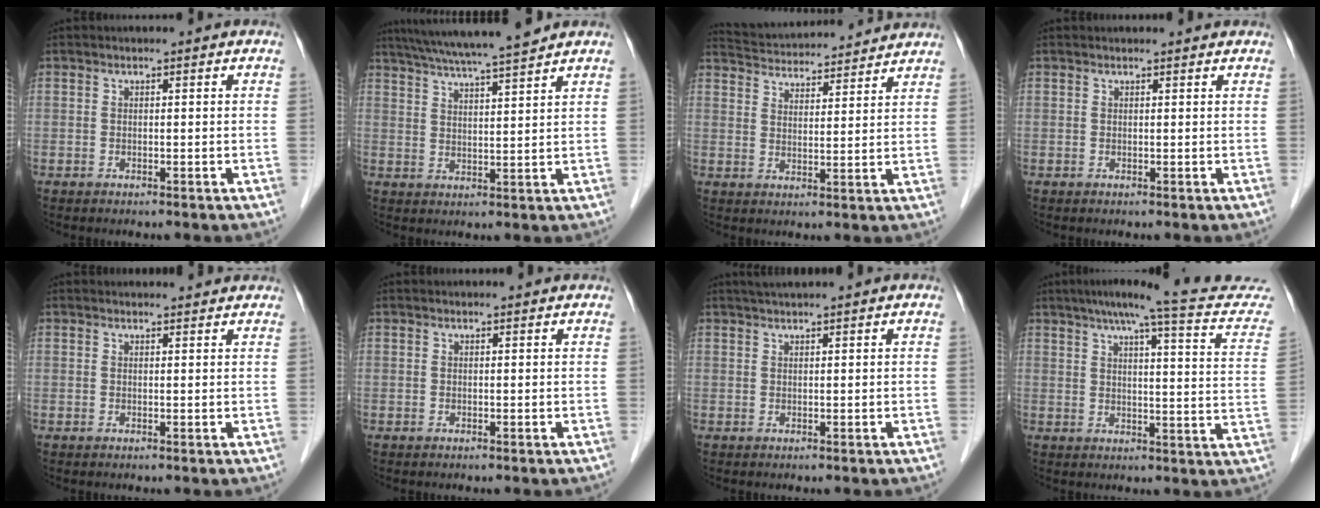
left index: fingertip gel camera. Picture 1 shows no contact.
{"total": 12.3, "force": [10.8, -0.7, 5.8], "torque": [-0.103, 0.017, 0.162]}
{"total": 15.2, "force": [14.5, 1.8, 4.1], "torque": [-0.076, 0.035, 0.214]}
{"total": 2.5, "force": [2.5, 0.2, 0.5], "torque": [-0.012, 0.015, 0.025]}
{"total": 5.0, "force": [4.8, 0.8, 0.9], "torque": [-0.012, 0.018, 0.051]}
{"total": 1.9, "force": [1.8, 0.1, 0.4], "torque": [-0.010, 0.012, 0.021]}
{"total": 2.8, "force": [2.5, -0.5, 1.3], "torque": [-0.016, 0.022, 0.045]}
{"total": 18.7, "force": [16.8, 0.3, 8.0], "torque": [-0.110, -0.036, 0.190]}